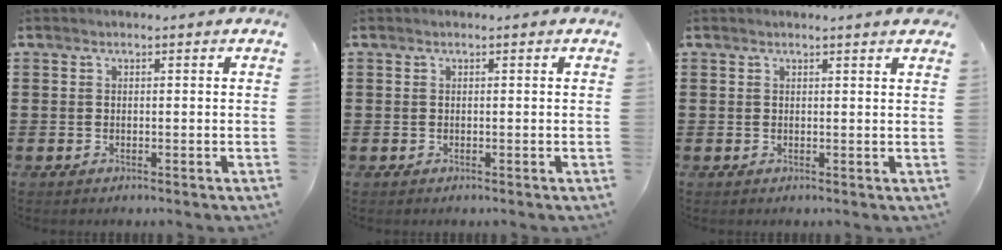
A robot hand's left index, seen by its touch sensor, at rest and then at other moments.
{"total": 0.0}
{"total": 1.4, "force": [1.2, -0.2, 0.8], "torque": [-0.007, -0.005, 0.020]}